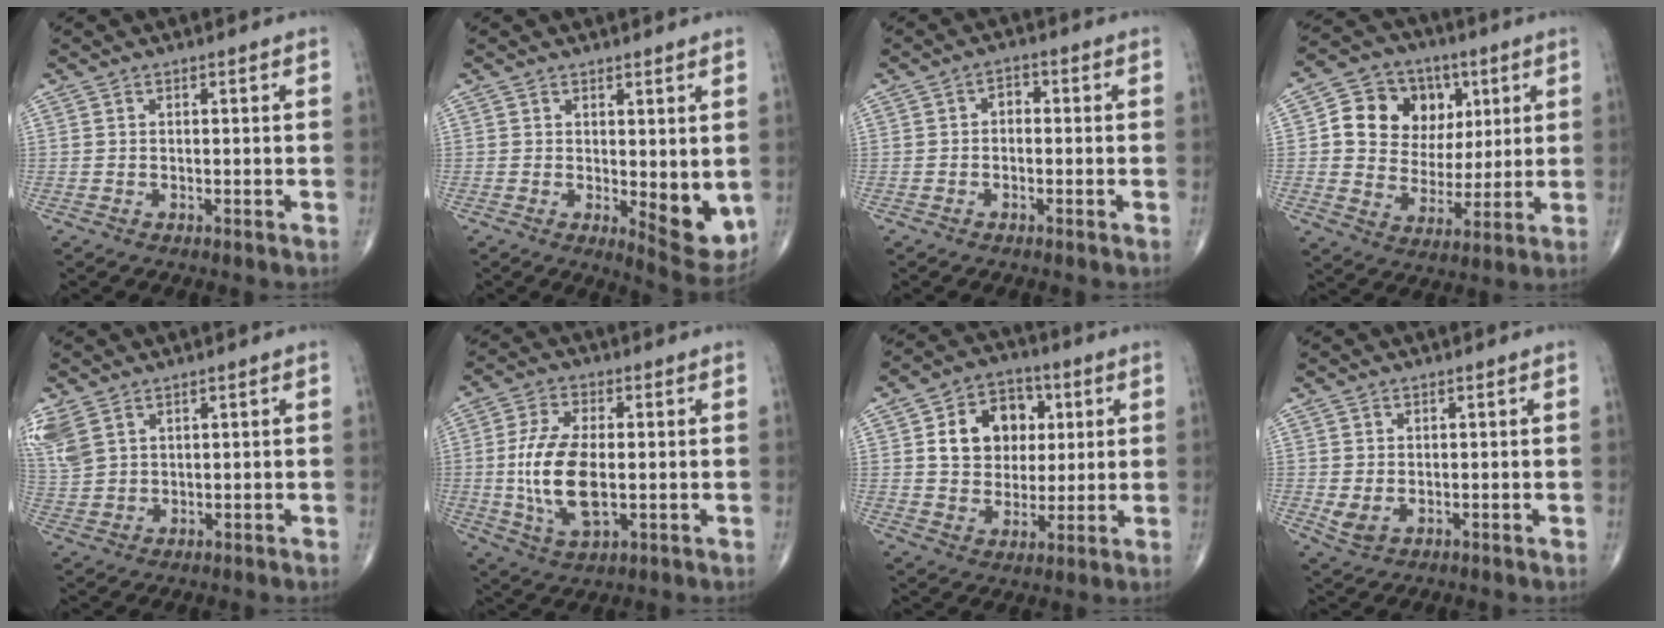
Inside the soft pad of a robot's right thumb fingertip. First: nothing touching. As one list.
[{"total": 7.9, "force": [0.0, 3.2, 7.2], "torque": [-0.078, -0.022, 0.010]}, {"total": 2.3, "force": [-0.2, 1.6, 1.6], "torque": [-0.012, 0.011, -0.011]}, {"total": 15.1, "force": [4.4, 12.4, 7.5], "torque": [-0.076, 0.001, 0.078]}, {"total": 7.3, "force": [4.1, 4.3, 4.3], "torque": [-0.110, -0.001, 0.097]}, {"total": 12.4, "force": [-0.7, 6.0, 10.9], "torque": [-0.223, -0.005, -0.008]}, {"total": 13.2, "force": [3.3, 10.4, 7.5], "torque": [-0.076, 0.001, 0.055]}, {"total": 2.8, "force": [0.0, 2.0, 1.9], "torque": [-0.036, -0.007, 0.009]}]